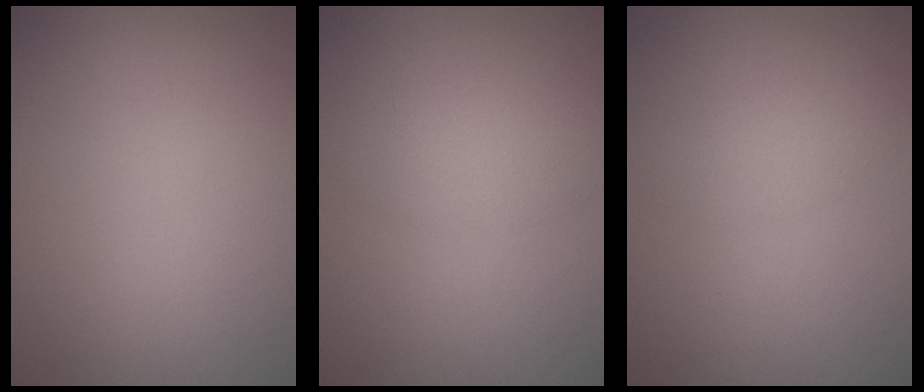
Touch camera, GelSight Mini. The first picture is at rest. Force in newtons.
{"total": 2.7, "press": 2.7, "slide": 0.1}
{"total": 1.7, "press": 1.7, "slide": 0.1}